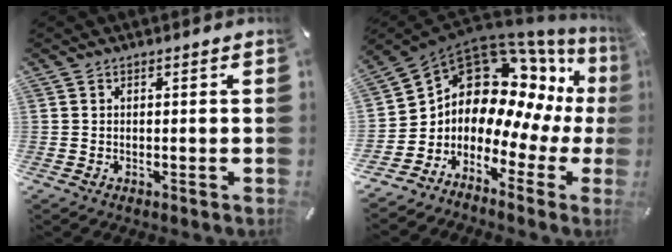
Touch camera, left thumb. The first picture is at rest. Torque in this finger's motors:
{"motor_torque": [0.24, 1.87, 1.53, 1.24, 0.16]}